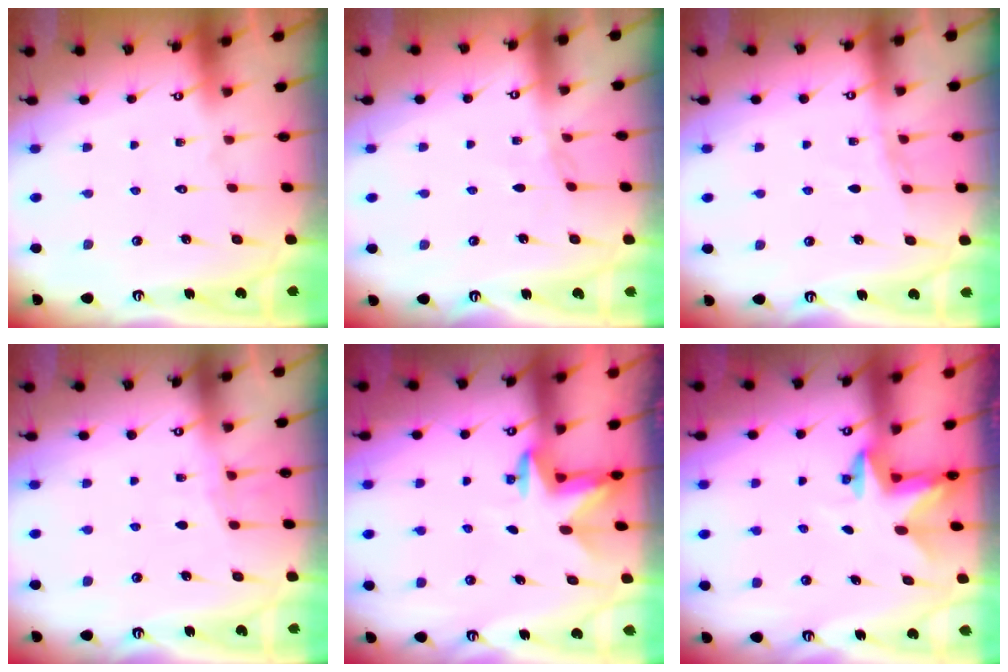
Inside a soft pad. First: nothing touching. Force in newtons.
{"total": 2.5, "press": 2.5, "slide": 0.4}
{"total": 4.9, "press": 4.9, "slide": 0.5}
{"total": 6.5, "press": 6.5, "slide": 0.6}
{"total": 2.9, "press": 2.8, "slide": 0.7}
{"total": 2.5, "press": 2.5, "slide": 0.4}